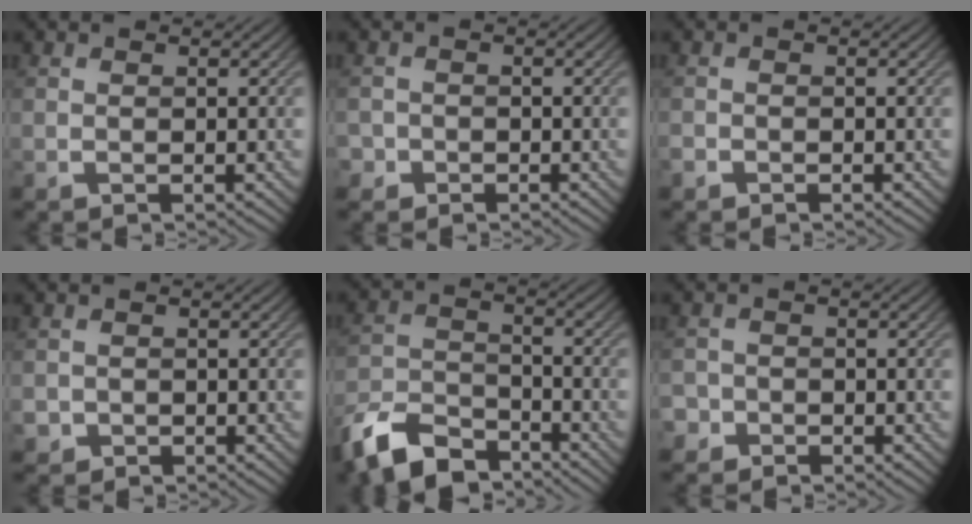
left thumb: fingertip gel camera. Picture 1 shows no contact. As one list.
[{"total": 1.7, "force": [-0.8, 1.5, 0.1], "torque": [0.004, -0.002, -0.019]}, {"total": 0.9, "force": [-0.7, 0.5, 0.1], "torque": [-0.004, -0.002, -0.017]}, {"total": 1.5, "force": [-0.6, 1.4, 0.1], "torque": [0.001, -0.008, -0.015]}, {"total": 9.9, "force": [-7.9, 4.1, 4.5], "torque": [-0.095, -0.011, -0.162]}, {"total": 2.4, "force": [-1.2, 2.1, 0.1], "torque": [0.002, 0.002, -0.032]}]